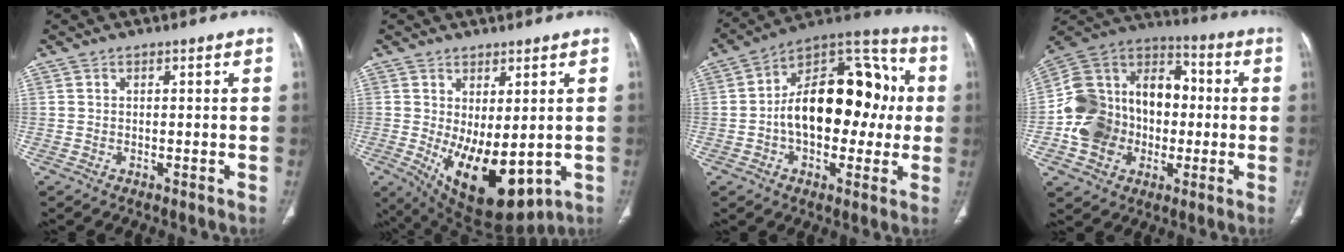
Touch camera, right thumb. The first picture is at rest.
{"total": 14.2, "force": [-2.3, 6.7, 12.3], "torque": [-0.183, -0.021, -0.004]}
{"total": 22.8, "force": [0.3, 13.5, 18.4], "torque": [-0.245, 0.048, 0.000]}
{"total": 22.7, "force": [-2.5, 17.8, 13.9], "torque": [-0.229, 0.045, -0.041]}